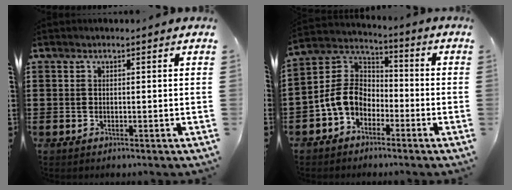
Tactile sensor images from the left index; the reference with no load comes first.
{"total": 7.4, "force": [-3.1, 5.6, 3.8], "torque": [-0.110, 0.009, -0.070]}